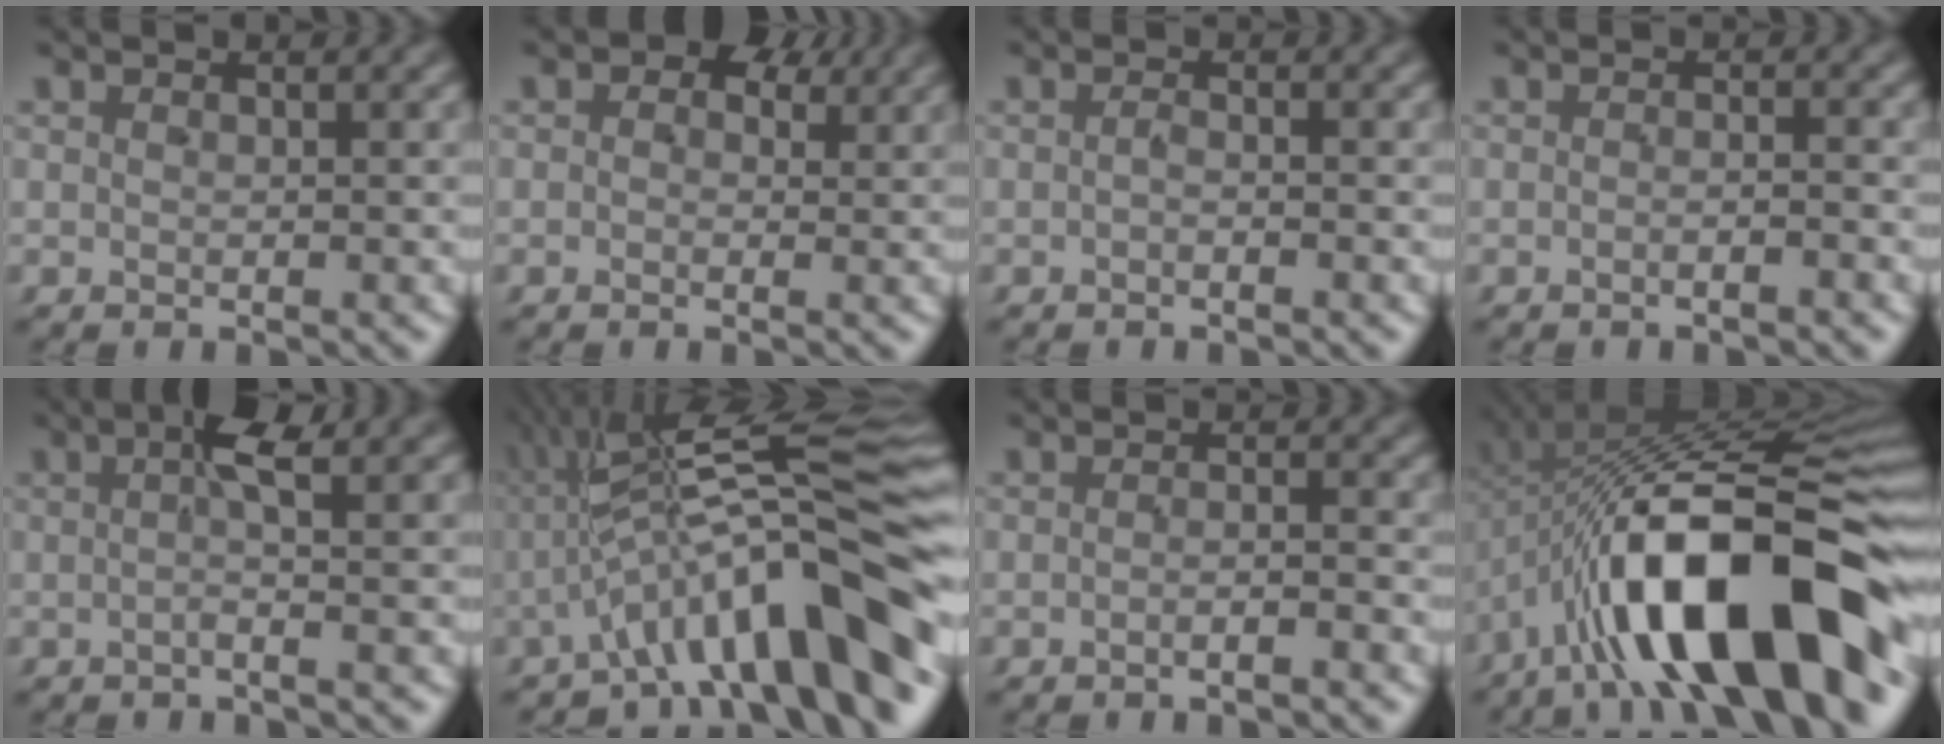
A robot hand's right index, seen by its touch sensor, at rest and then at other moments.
{"total": 2.7, "force": [1.1, 1.8, 1.7], "torque": [-0.016, 0.003, 0.009]}
{"total": 0.8, "force": [-0.7, 0.2, 0.4], "torque": [-0.011, -0.001, -0.015]}
{"total": 1.2, "force": [-1.1, 0.0, 0.5], "torque": [-0.002, 0.007, -0.027]}
{"total": 3.3, "force": [0.3, 0.0, 3.3], "torque": [-0.054, 0.006, 0.006]}
{"total": 15.4, "force": [-0.6, 6.2, 14.1], "torque": [-0.206, 0.008, -0.009]}
{"total": 1.5, "force": [-1.4, 0.0, 0.7], "torque": [-0.003, 0.005, -0.031]}
{"total": 18.7, "force": [-4.3, 8.7, 15.9], "torque": [-0.276, -0.016, -0.049]}